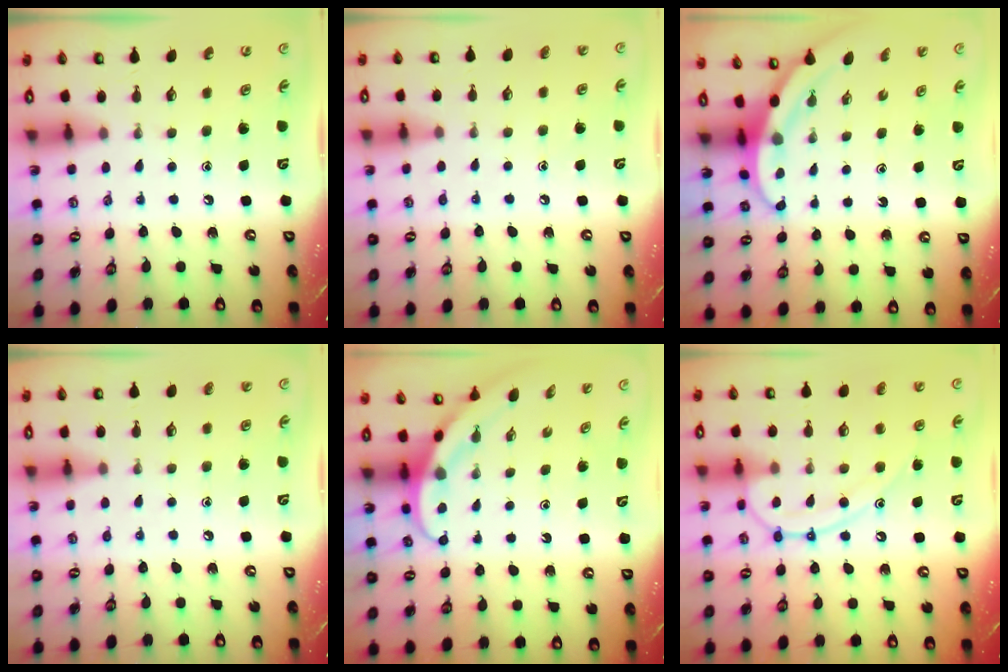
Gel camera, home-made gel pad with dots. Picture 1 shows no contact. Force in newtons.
{"total": 3.2, "press": 3.2, "slide": 0.4}
{"total": 3.6, "press": 3.6, "slide": 0.2}
{"total": 3.9, "press": 3.8, "slide": 0.9}
{"total": 3.9, "press": 3.9, "slide": 0.3}
{"total": 14.0, "press": 14.0, "slide": 1.3}